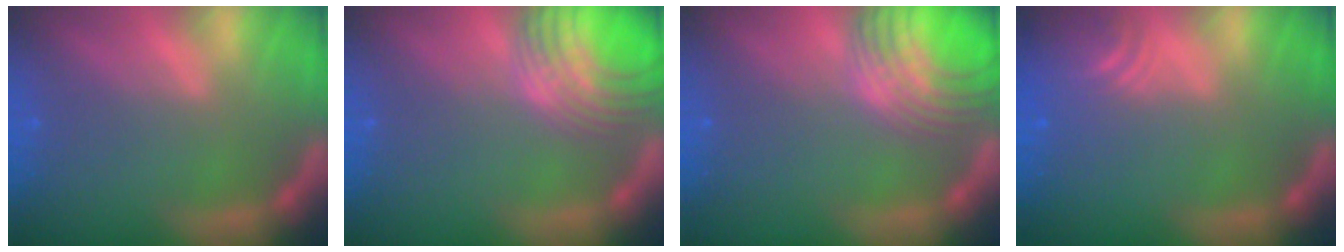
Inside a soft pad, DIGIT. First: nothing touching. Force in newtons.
{"total": 9.5}
{"total": 10.1}
{"total": 4.5}